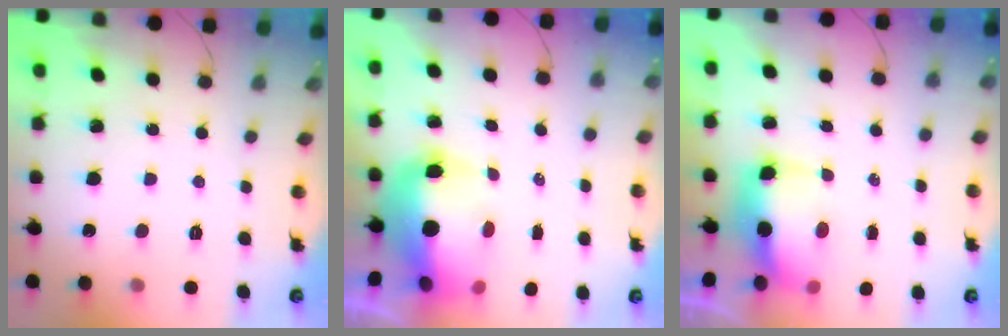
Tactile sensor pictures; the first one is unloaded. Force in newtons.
{"total": 11.7, "press": 11.5, "slide": 2.1}
{"total": 8.2, "press": 8.1, "slide": 1.0}